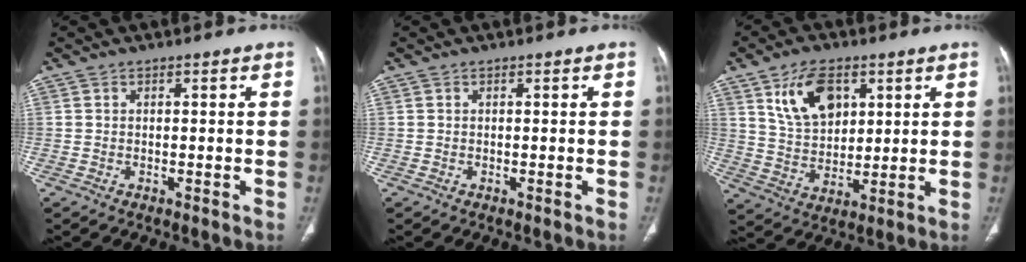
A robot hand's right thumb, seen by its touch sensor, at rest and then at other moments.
{"total": 0.0}
{"total": 11.6, "force": [5.2, 7.2, 7.4], "torque": [-0.107, -0.023, 0.104]}